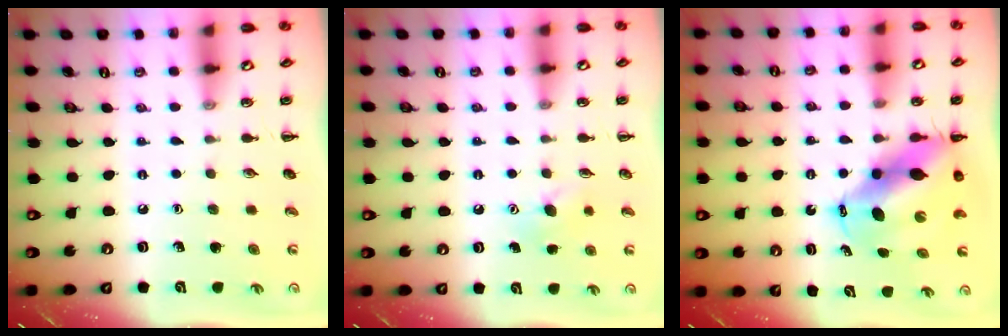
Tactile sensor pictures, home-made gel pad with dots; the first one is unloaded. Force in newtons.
{"total": 5.8, "press": 5.6, "slide": 1.5}
{"total": 11.3, "press": 10.9, "slide": 3.2}